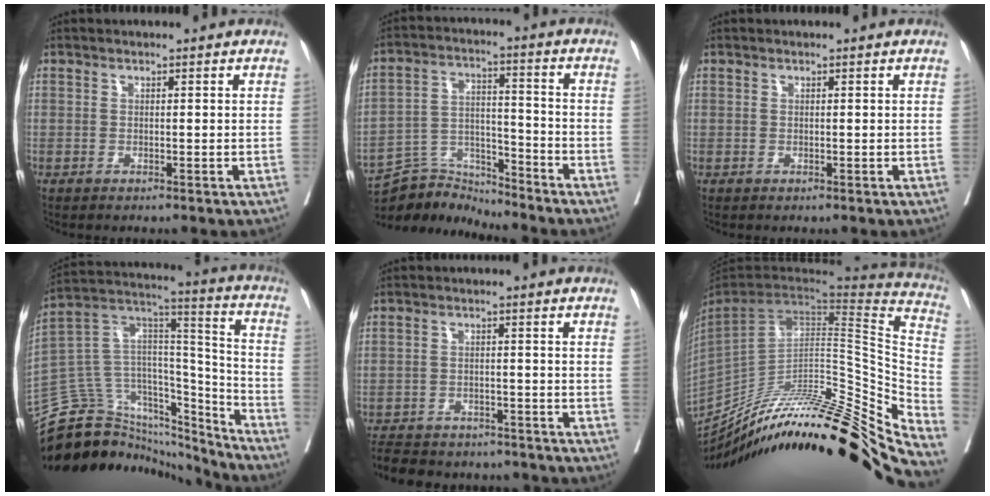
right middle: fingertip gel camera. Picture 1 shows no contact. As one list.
[{"total": 8.4, "force": [-8.4, 0.7, -0.3], "torque": [0.008, 0.028, -0.155]}, {"total": 0.0}, {"total": 27.1, "force": [-24.3, 9.2, 7.7], "torque": [-0.151, 0.047, -0.383]}, {"total": 14.8, "force": [-13.1, 5.3, 4.7], "torque": [-0.112, 0.002, -0.171]}, {"total": 39.0, "force": [-28.7, 3.5, 26.2], "torque": [-0.316, -0.037, -0.423]}]